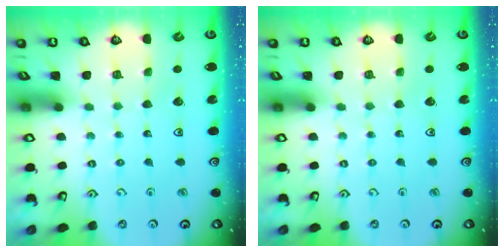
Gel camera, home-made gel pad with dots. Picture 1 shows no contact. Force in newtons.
{"total": 0.0}